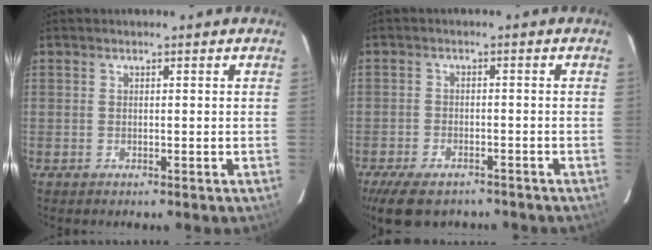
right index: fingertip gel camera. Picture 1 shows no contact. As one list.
[{"total": 10.1, "force": [-7.6, 4.5, 4.9], "torque": [-0.115, -0.015, -0.123]}]